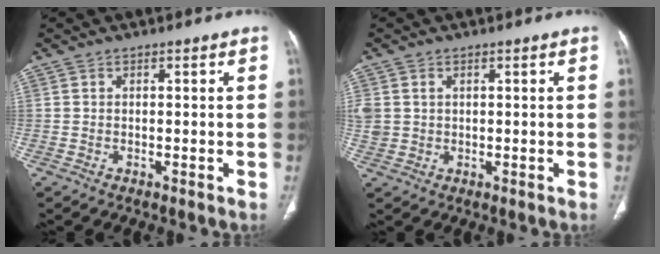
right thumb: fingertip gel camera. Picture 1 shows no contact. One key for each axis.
{"total": 5.6, "fx": 1.2, "fy": 4.7, "fz": 2.8, "tx": -0.083, "ty": 0.002, "tz": 0.034}